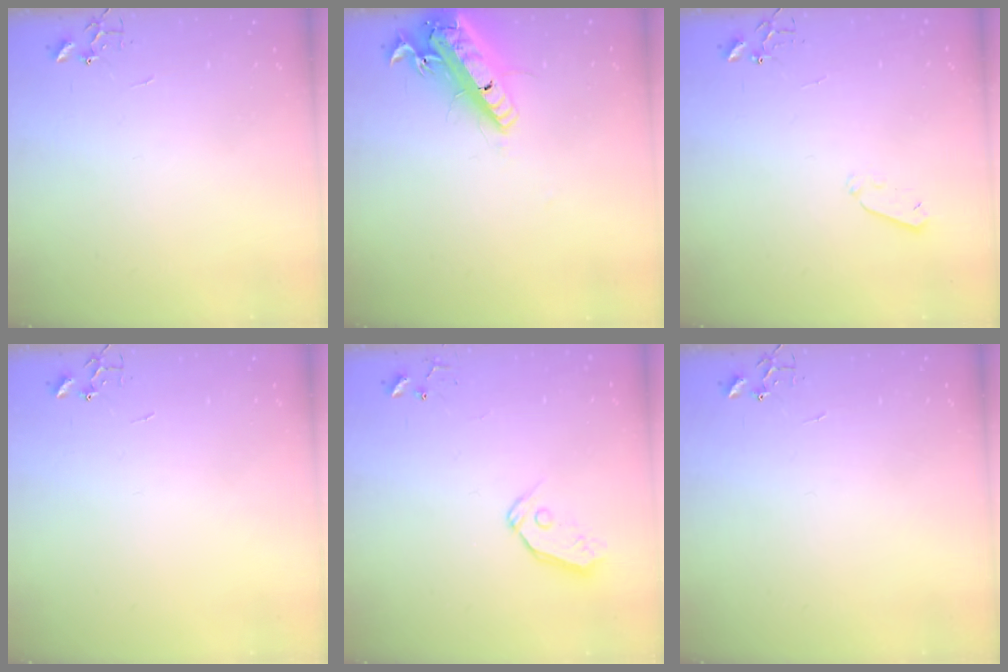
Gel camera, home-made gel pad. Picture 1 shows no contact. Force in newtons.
{"total": 19.5, "press": 19.2, "slide": 3.6}
{"total": 4.0, "press": 3.9, "slide": 0.8}
{"total": 0.0}
{"total": 7.3, "press": 7.2, "slide": 0.8}
{"total": 0.0}